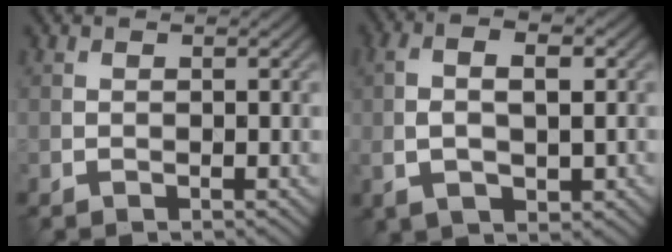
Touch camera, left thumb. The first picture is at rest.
{"total": 6.5, "force": [-0.3, 2.9, 5.8], "torque": [-0.115, 0.003, -0.005]}